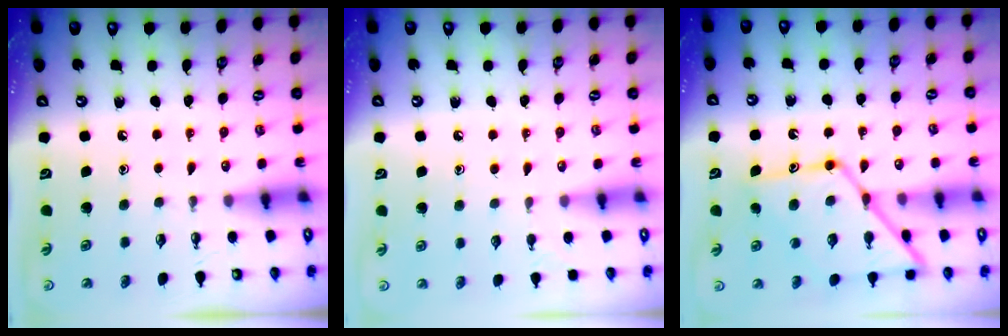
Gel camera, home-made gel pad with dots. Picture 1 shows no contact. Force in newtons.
{"total": 5.7, "press": 5.7, "slide": 0.6}
{"total": 15.4, "press": 15.3, "slide": 1.3}